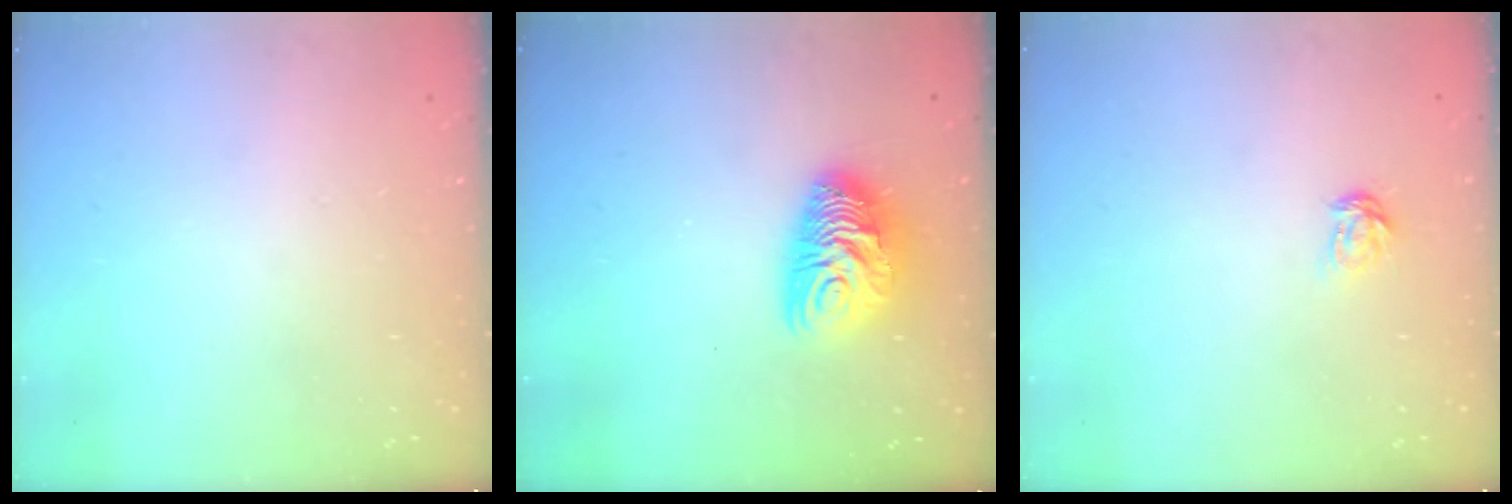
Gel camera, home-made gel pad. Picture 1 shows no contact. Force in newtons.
{"total": 10.4, "press": 10.4, "slide": 0.6}
{"total": 3.9, "press": 3.9, "slide": 0.4}